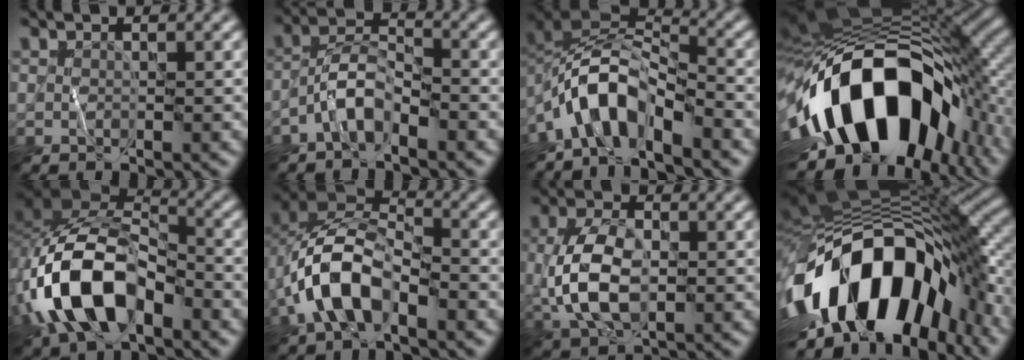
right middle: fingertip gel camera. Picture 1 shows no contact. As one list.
[{"total": 3.3, "force": [-2.3, 1.2, 2.2], "torque": [-0.037, 0.014, -0.054]}, {"total": 7.0, "force": [-4.1, 3.2, 4.8], "torque": [-0.067, 0.011, -0.088]}, {"total": 18.0, "force": [-4.4, 10.8, 13.7], "torque": [-0.243, -0.012, -0.070]}, {"total": 11.3, "force": [-4.4, 6.4, 8.2], "torque": [-0.169, 0.006, -0.087]}, {"total": 7.9, "force": [-2.8, 4.4, 5.9], "torque": [-0.121, 0.012, -0.060]}, {"total": 6.4, "force": [-0.2, 3.7, 5.2], "torque": [-0.118, -0.003, -0.006]}, {"total": 17.6, "force": [-4.4, 10.4, 13.5], "torque": [-0.249, -0.021, -0.066]}]